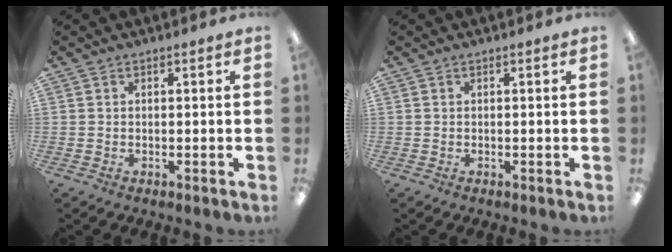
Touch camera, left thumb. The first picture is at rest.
{"total": 0.0}